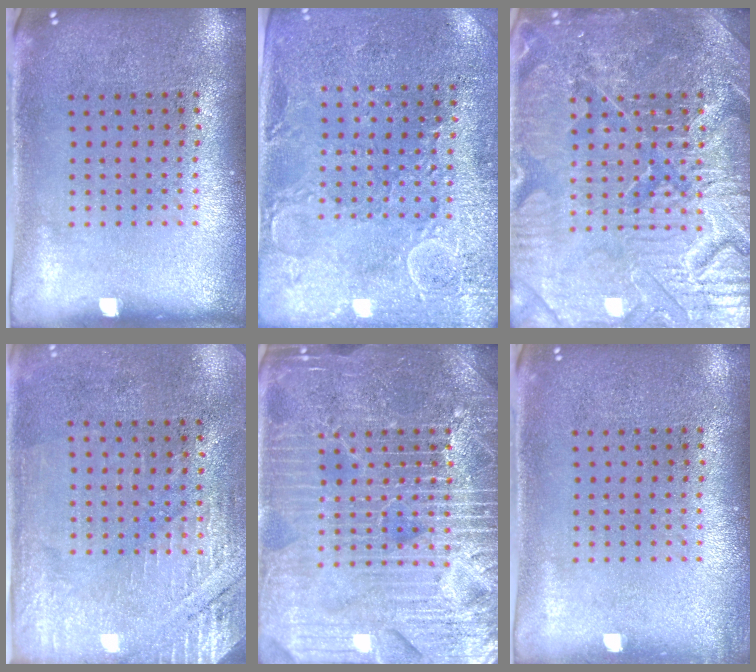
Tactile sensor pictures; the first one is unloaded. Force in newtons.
{"total": 2.7, "press": 2.6, "slide": 0.7}
{"total": 5.2, "press": 5.1, "slide": 0.6}
{"total": 2.7, "press": 2.5, "slide": 1.1}
{"total": 7.2, "press": 7.1, "slide": 1.0}
{"total": 0.5, "press": 0.5, "slide": 0.1}